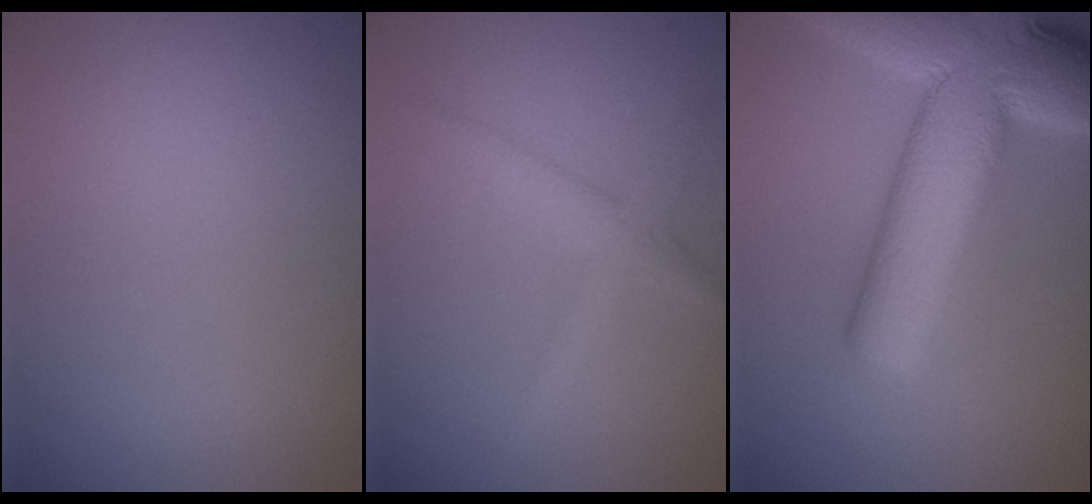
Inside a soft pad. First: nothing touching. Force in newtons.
{"total": 2.3, "press": 2.3, "slide": 0.1}
{"total": 12.4, "press": 12.4, "slide": 0.5}